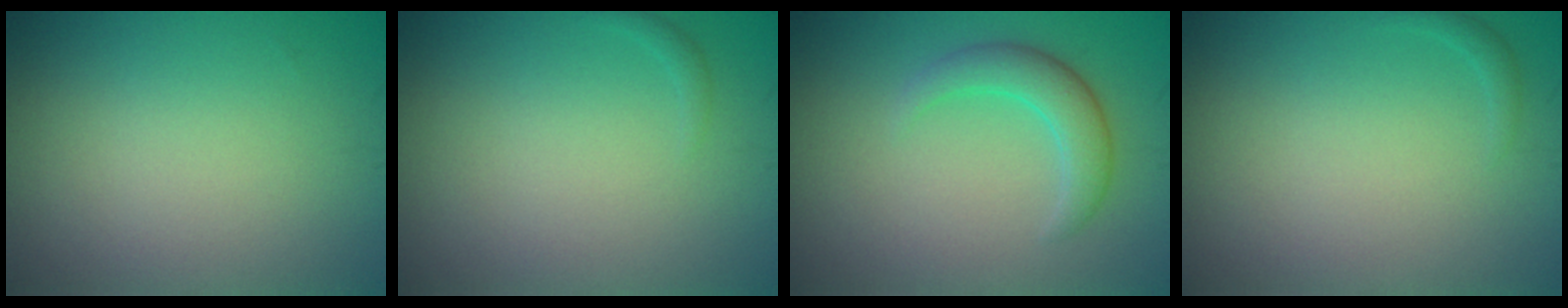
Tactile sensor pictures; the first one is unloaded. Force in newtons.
{"total": 0.5, "press": 0.5, "slide": 0.1}
{"total": 2.9, "press": 2.9, "slide": 0.1}
{"total": 0.6, "press": 0.6, "slide": 0.1}